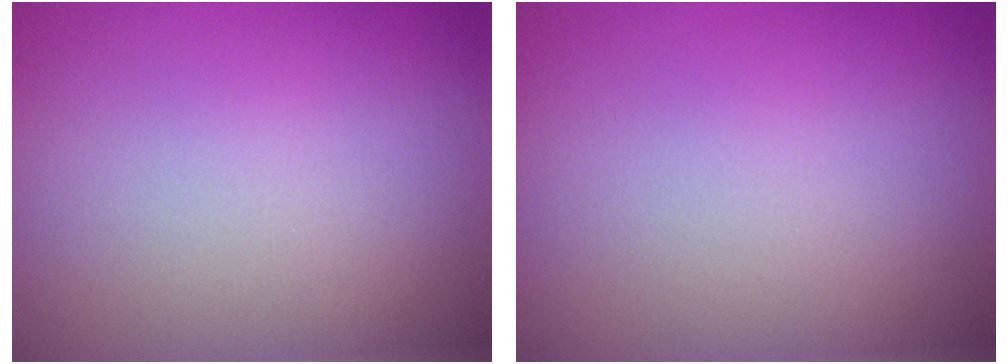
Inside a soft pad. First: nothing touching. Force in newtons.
{"total": 0.0}